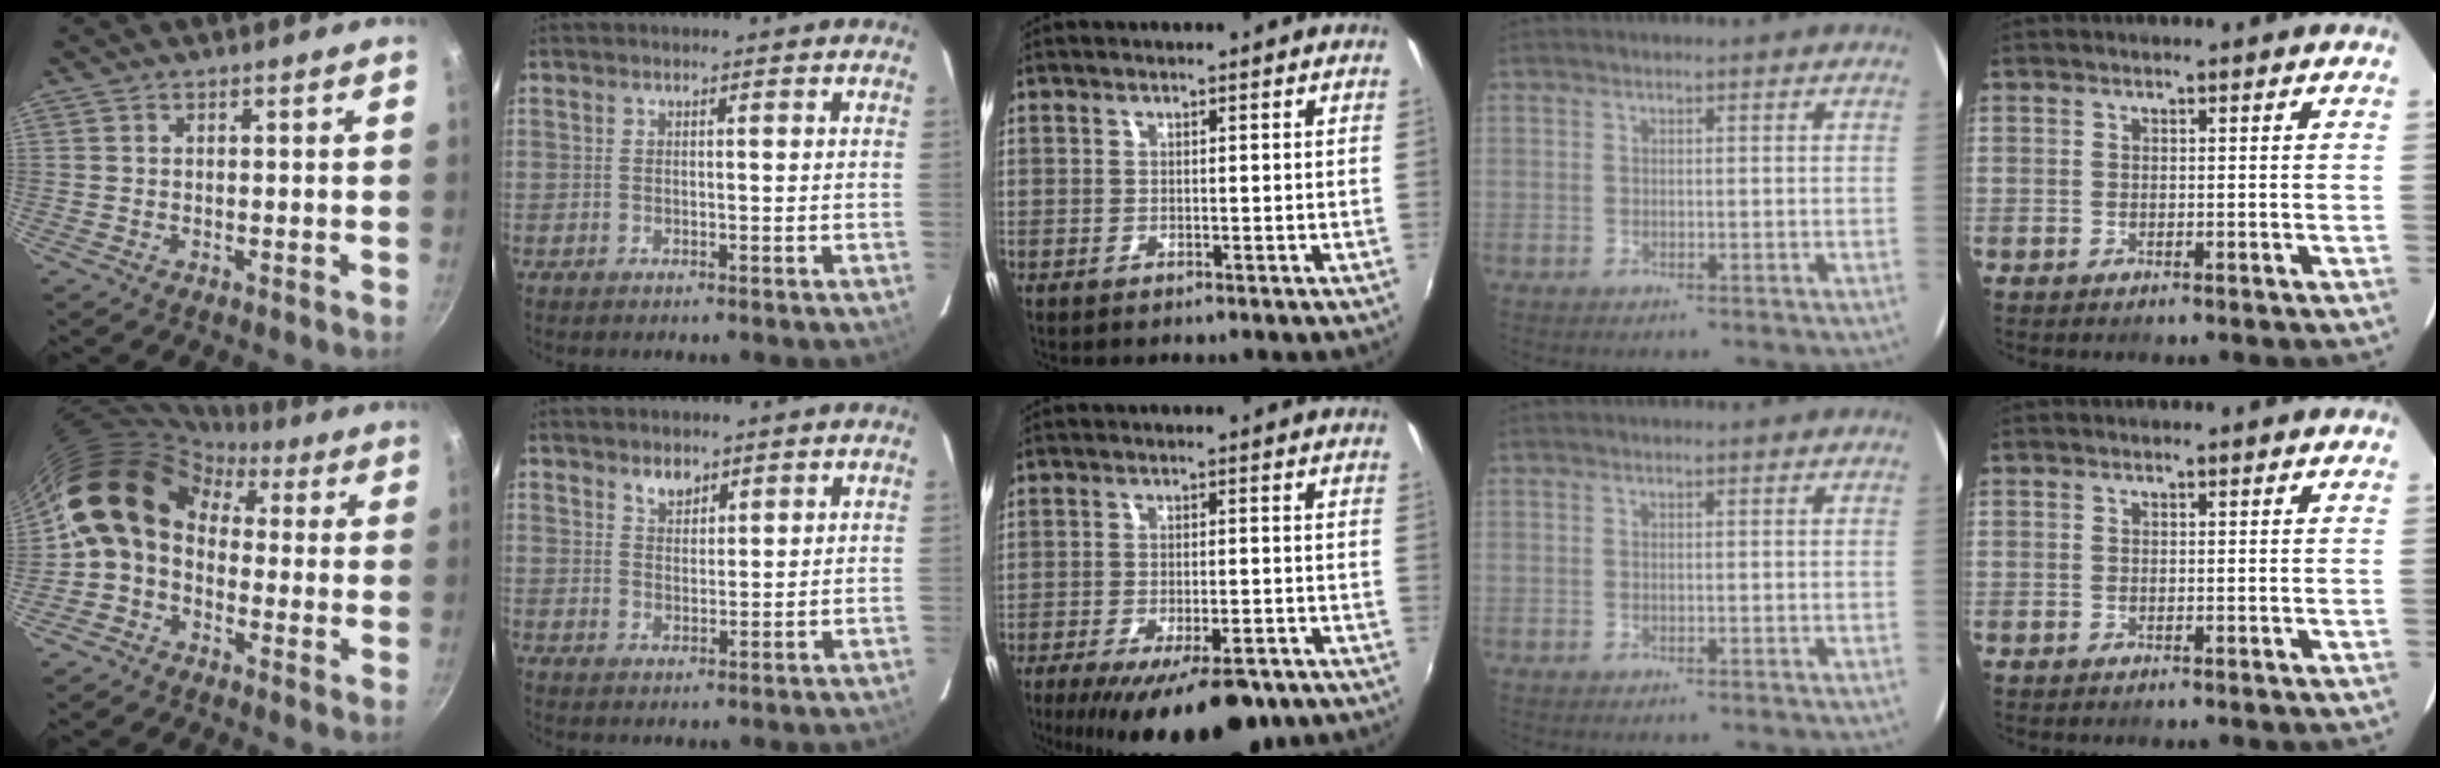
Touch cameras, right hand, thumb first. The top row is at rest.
{"thumb": {"total": 12.9, "force": [0.9, 9.9, 8.2], "torque": [-0.125, 0.038, -0.013]}, "index": {"total": 3.3, "force": [2.4, 1.8, 1.4], "torque": [-0.017, 0.004, 0.043]}, "middle": {"total": 16.6, "force": [-11.6, 5.7, 10.5], "torque": [-0.188, -0.038, -0.163]}}